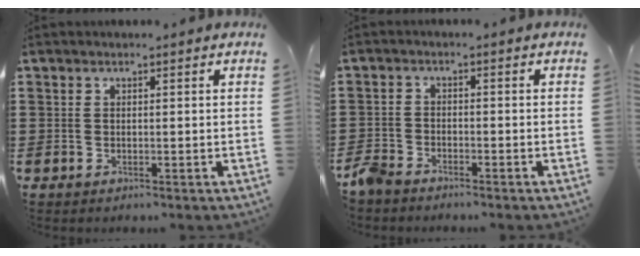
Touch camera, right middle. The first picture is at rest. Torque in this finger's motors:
{"motor_torque": [1.00, 0.90, 0.17, 0.13]}